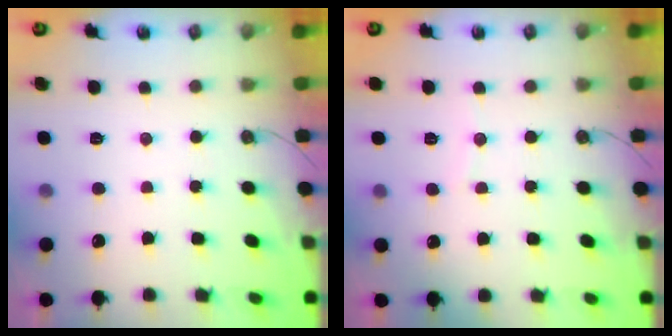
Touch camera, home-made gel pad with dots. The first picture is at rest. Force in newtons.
{"total": 2.2, "press": 2.2, "slide": 0.2}